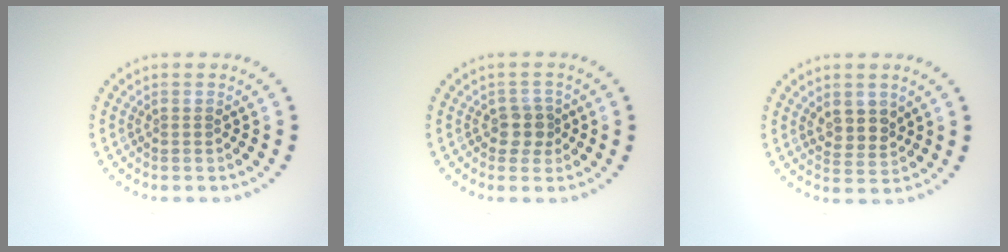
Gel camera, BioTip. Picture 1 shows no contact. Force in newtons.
{"total": 1.9, "press": 1.6, "slide": 1.0}
{"total": 2.4, "press": 2.2, "slide": 1.0}